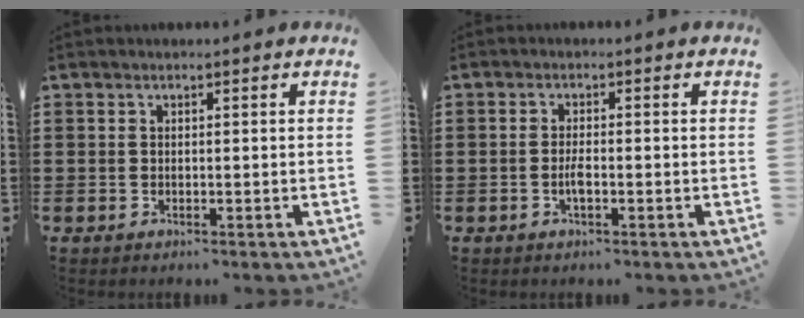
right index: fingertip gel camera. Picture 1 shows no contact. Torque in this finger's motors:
{"motor_torque": [2.14, 0.00, 0.10, 0.03]}